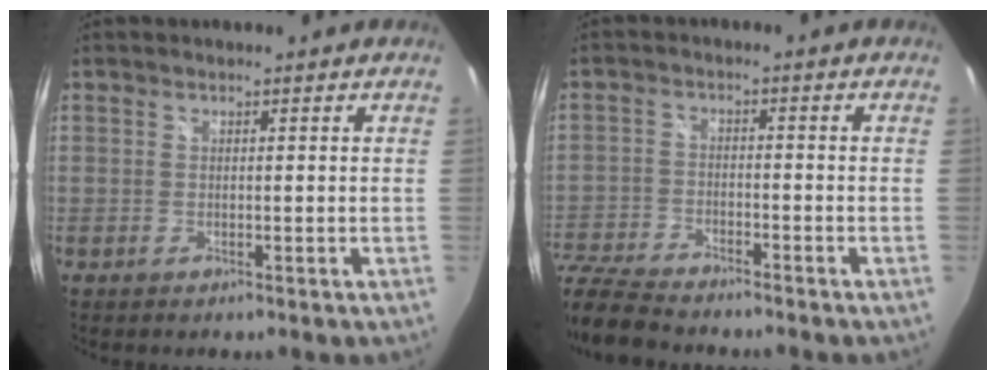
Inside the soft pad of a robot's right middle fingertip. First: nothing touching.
{"total": 12.7, "force": [-10.9, 3.4, 5.6], "torque": [-0.151, -0.031, -0.208]}